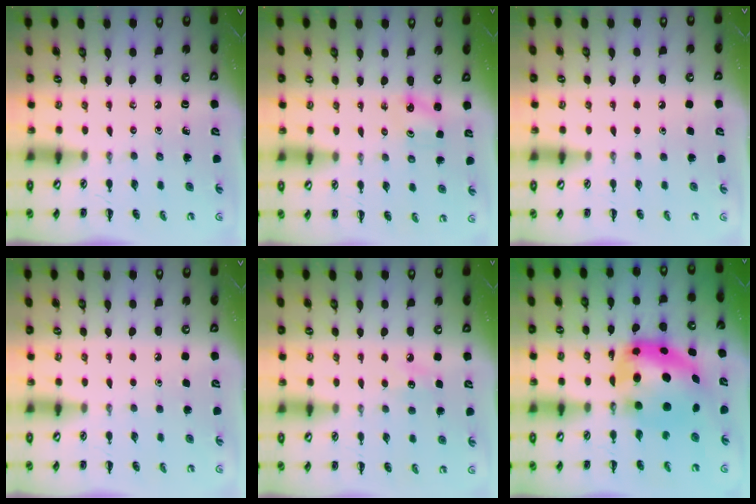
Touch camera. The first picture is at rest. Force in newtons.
{"total": 2.0, "press": 2.0, "slide": 0.6}
{"total": 1.7, "press": 1.6, "slide": 0.1}
{"total": 1.7, "press": 1.7, "slide": 0.1}
{"total": 6.1, "press": 6.0, "slide": 1.5}
{"total": 8.6, "press": 8.4, "slide": 1.9}